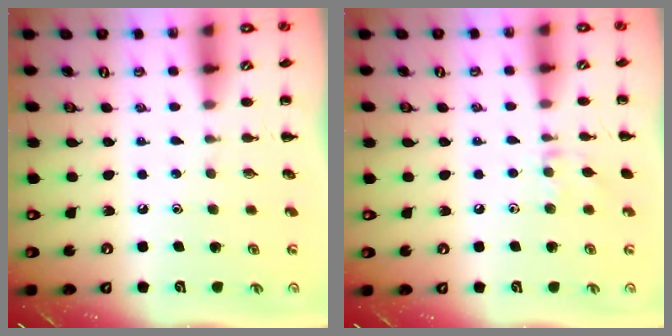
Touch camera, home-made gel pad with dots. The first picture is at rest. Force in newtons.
{"total": 7.7, "press": 7.5, "slide": 1.6}